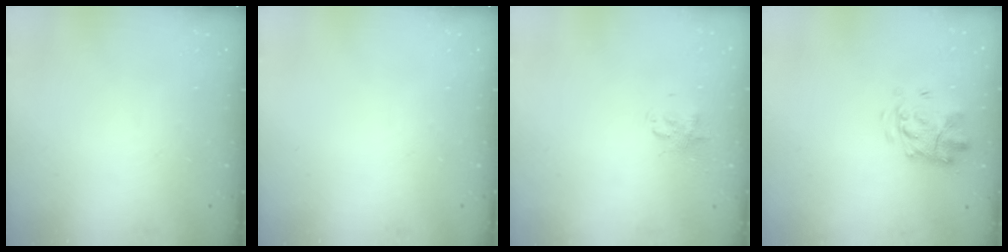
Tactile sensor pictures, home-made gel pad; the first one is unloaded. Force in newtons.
{"total": 0.0}
{"total": 1.4, "press": 1.3, "slide": 0.5}
{"total": 3.5, "press": 3.3, "slide": 1.1}